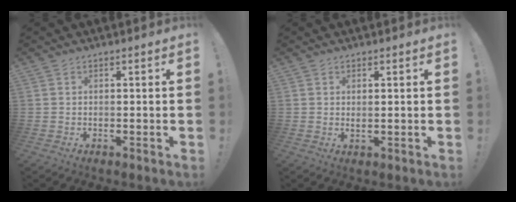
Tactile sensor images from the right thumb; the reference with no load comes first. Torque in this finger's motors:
{"motor_torque": [0.16, -0.28, -0.12, 0.35, -0.03]}